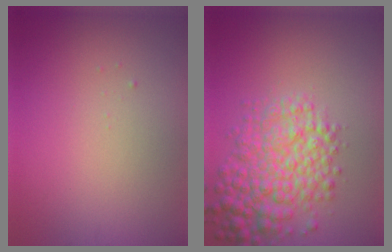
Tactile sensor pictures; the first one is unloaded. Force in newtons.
{"total": 6.4, "press": 6.4, "slide": 0.1}